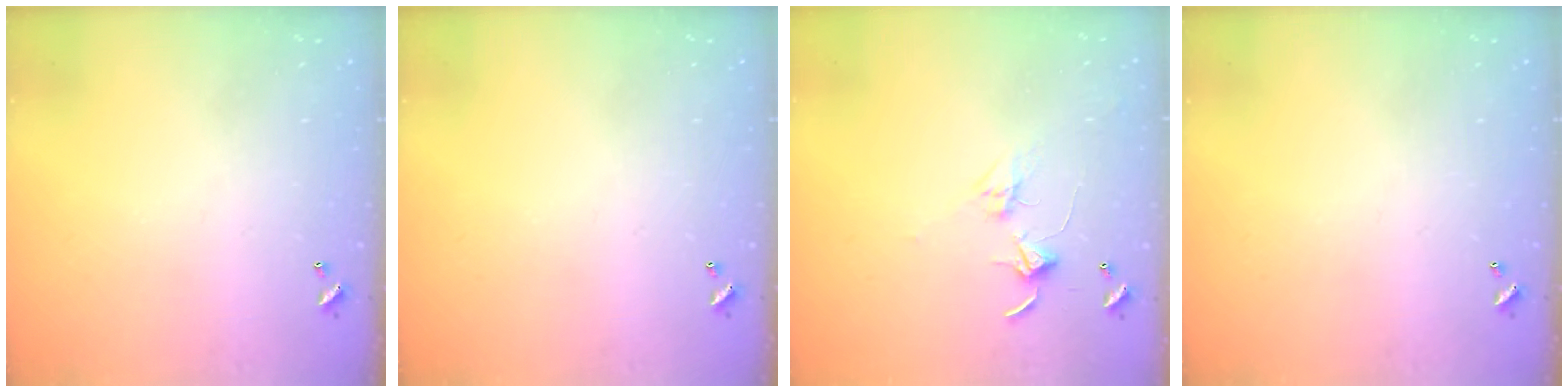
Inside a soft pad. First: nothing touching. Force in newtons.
{"total": 0.0}
{"total": 2.8, "press": 2.8, "slide": 0.2}
{"total": 0.0}